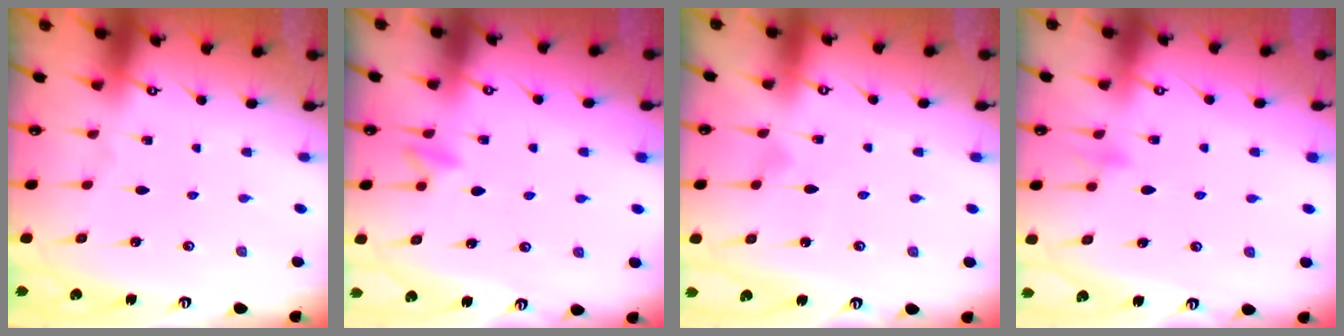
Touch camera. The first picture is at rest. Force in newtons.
{"total": 4.5, "press": 4.5, "slide": 0.5}
{"total": 5.9, "press": 5.9, "slide": 0.4}
{"total": 7.3, "press": 7.3, "slide": 0.8}